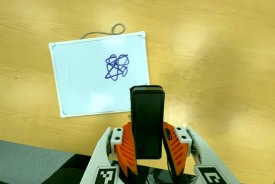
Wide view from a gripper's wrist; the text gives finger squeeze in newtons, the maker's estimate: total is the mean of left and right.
{"total": 6.7, "left": 4.8, "right": 8.7}